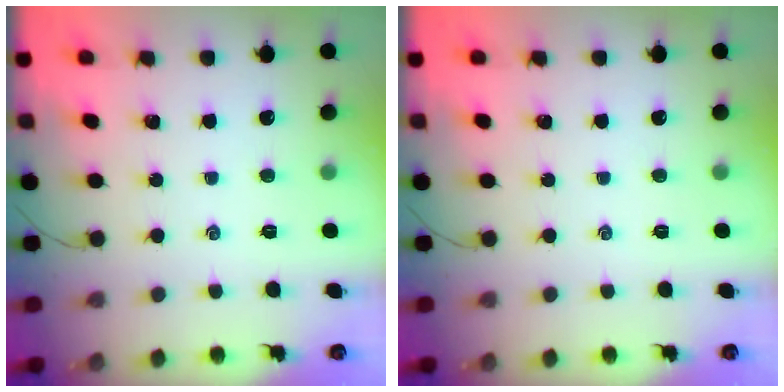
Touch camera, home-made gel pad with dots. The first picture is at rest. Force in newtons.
{"total": 0.0}